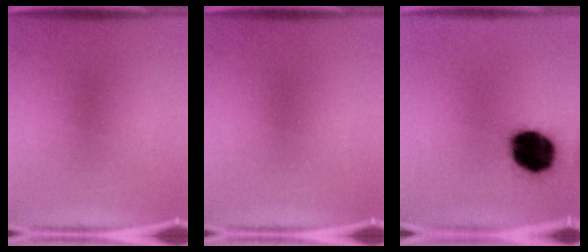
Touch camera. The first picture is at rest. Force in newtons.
{"total": 0.0}
{"total": 18.5}